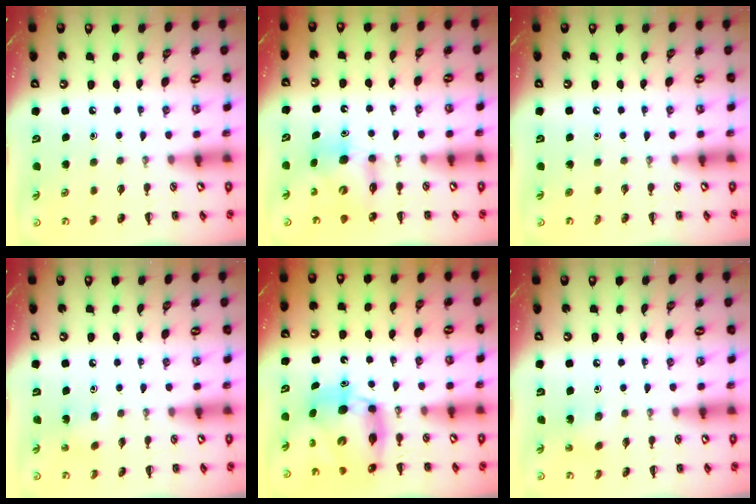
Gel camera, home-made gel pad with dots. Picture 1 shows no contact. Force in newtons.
{"total": 6.5, "press": 6.5, "slide": 0.8}
{"total": 0.0}
{"total": 2.2, "press": 2.0, "slide": 0.7}
{"total": 11.8, "press": 11.2, "slide": 3.7}
{"total": 1.5, "press": 1.5, "slide": 0.5}